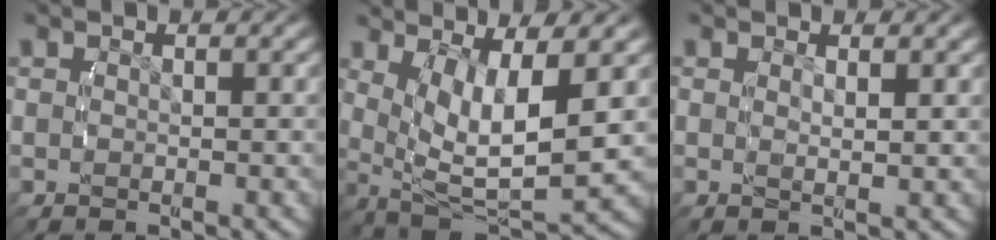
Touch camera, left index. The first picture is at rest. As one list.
[{"total": 9.6, "force": [-0.1, 6.0, 7.6], "torque": [-0.164, -0.042, 0.014]}, {"total": 1.0, "force": [0.6, -0.1, 0.8], "torque": [-0.014, -0.005, 0.010]}]